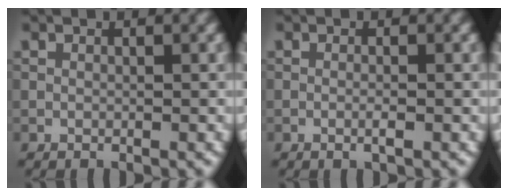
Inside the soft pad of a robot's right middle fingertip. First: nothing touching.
{"total": 0.9, "force": [-0.3, 0.1, 0.9], "torque": [-0.016, -0.002, -0.007]}